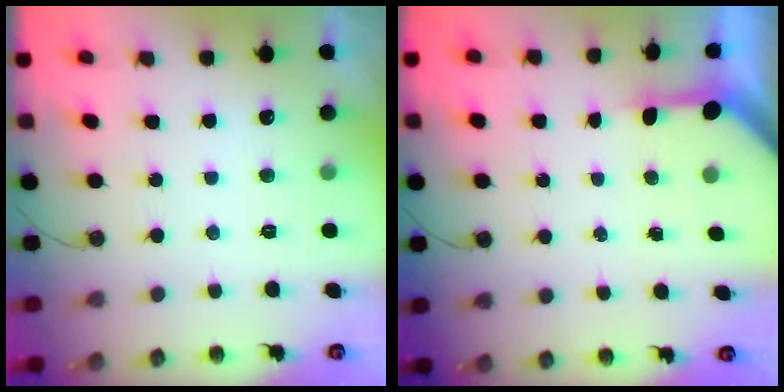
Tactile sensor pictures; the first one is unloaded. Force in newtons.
{"total": 3.5, "press": 3.5, "slide": 0.4}